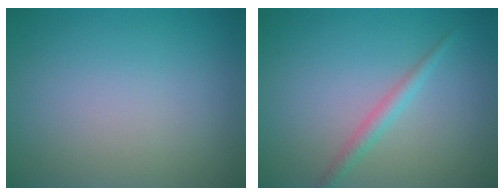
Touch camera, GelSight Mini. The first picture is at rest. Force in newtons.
{"total": 1.6, "press": 1.6, "slide": 0.1}